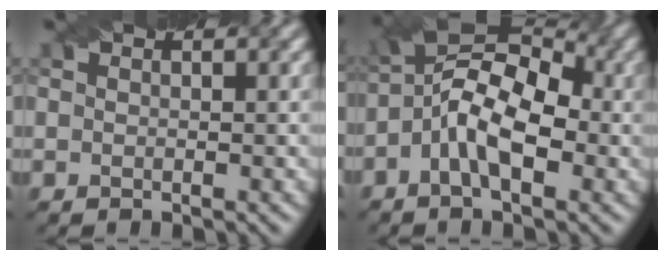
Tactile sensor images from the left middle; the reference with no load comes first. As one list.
[{"total": 8.5, "force": [-1.3, 4.1, 7.3], "torque": [-0.128, 0.025, -0.037]}]